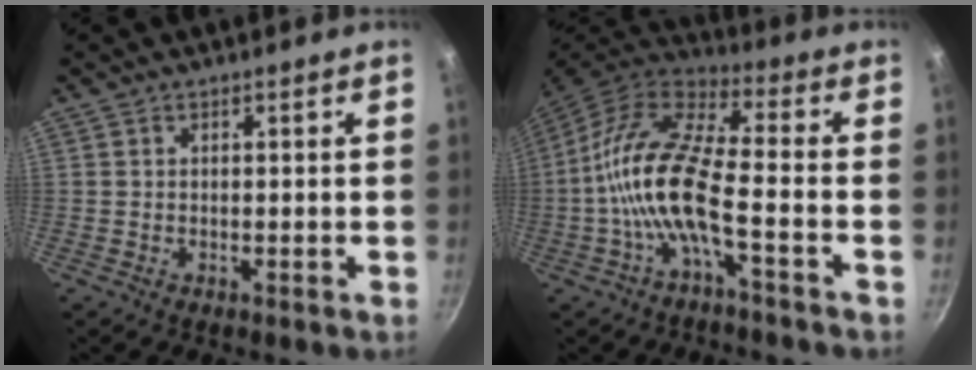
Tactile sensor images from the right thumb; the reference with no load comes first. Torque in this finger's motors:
{"motor_torque": [0.91, 0.62, 2.04, -0.74, 0.79]}